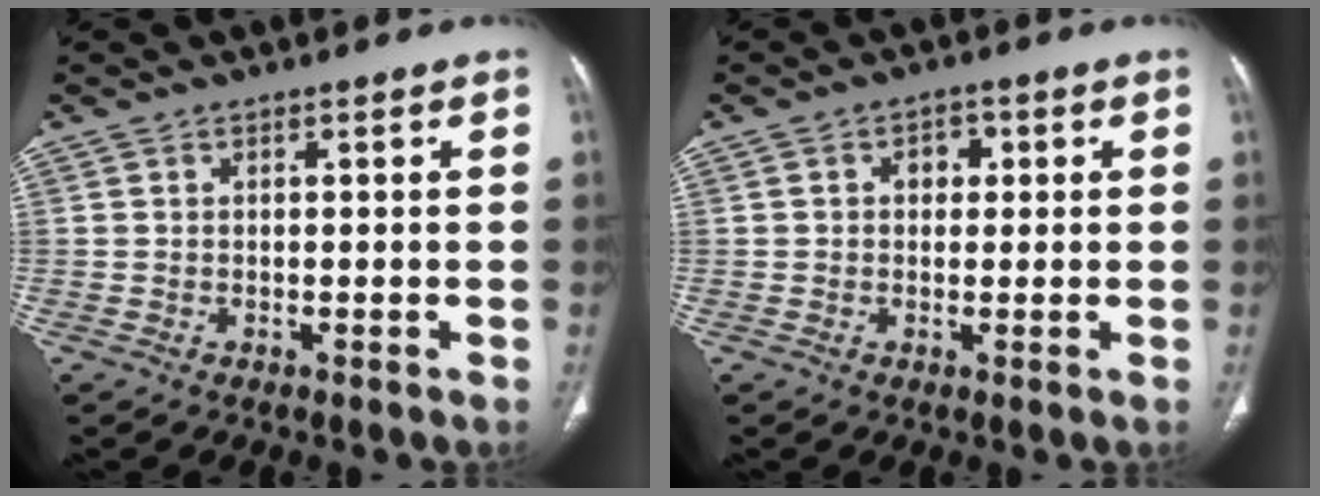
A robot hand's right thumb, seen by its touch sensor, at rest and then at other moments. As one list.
[{"total": 3.0, "force": [0.6, 2.3, 1.8], "torque": [-0.012, 0.005, 0.005]}]